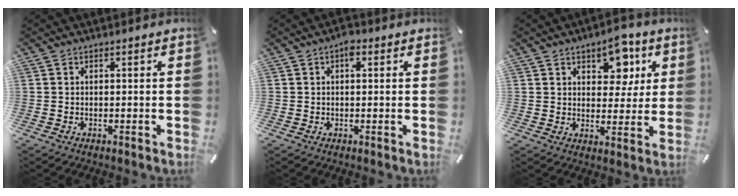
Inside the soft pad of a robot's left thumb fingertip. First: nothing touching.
{"total": 2.4, "force": [0.6, 1.4, 1.9], "torque": [-0.024, 0.002, 0.005]}
{"total": 9.3, "force": [4.9, 6.3, 4.8], "torque": [-0.051, -0.019, 0.081]}